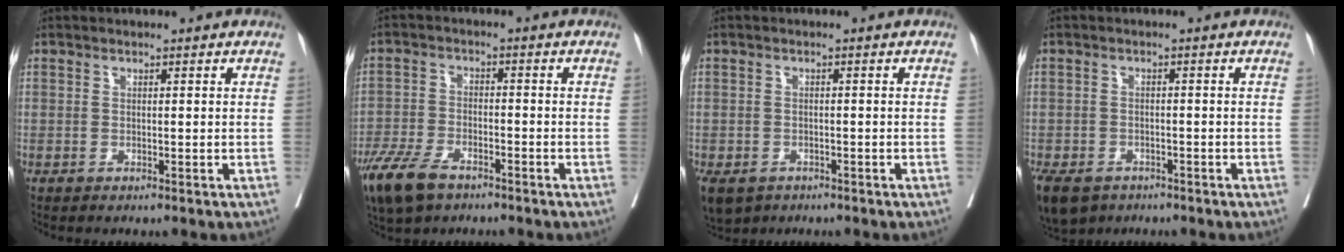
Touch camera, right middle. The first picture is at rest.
{"total": 9.2, "force": [-6.4, 3.8, 5.3], "torque": [-0.110, -0.015, -0.119]}
{"total": 8.8, "force": [-5.1, 6.3, 3.3], "torque": [-0.091, -0.013, -0.070]}
{"total": 10.4, "force": [-6.7, 6.9, 4.1], "torque": [-0.112, -0.018, -0.096]}